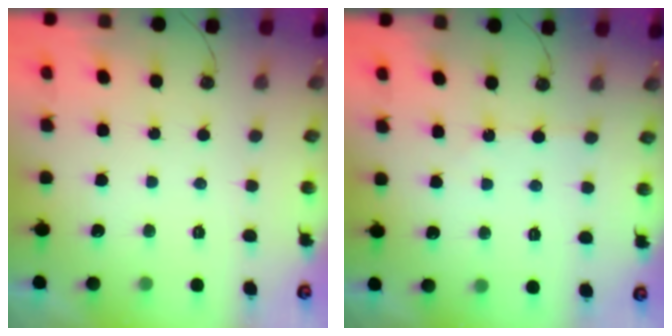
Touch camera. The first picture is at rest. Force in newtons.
{"total": 1.9, "press": 1.8, "slide": 0.4}